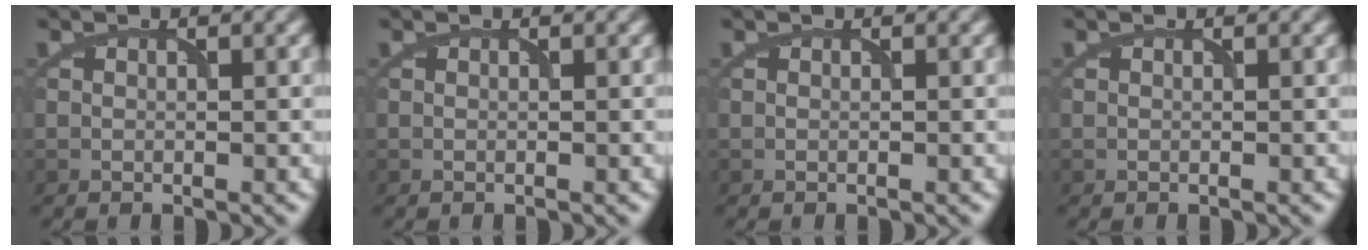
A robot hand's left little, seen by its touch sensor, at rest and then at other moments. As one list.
[{"total": 0.0}, {"total": 0.0}, {"total": 0.0}]